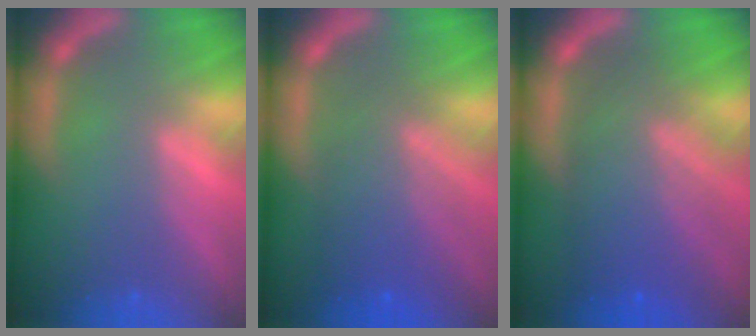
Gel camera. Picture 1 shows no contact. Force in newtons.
{"total": 7.0}
{"total": 9.0}